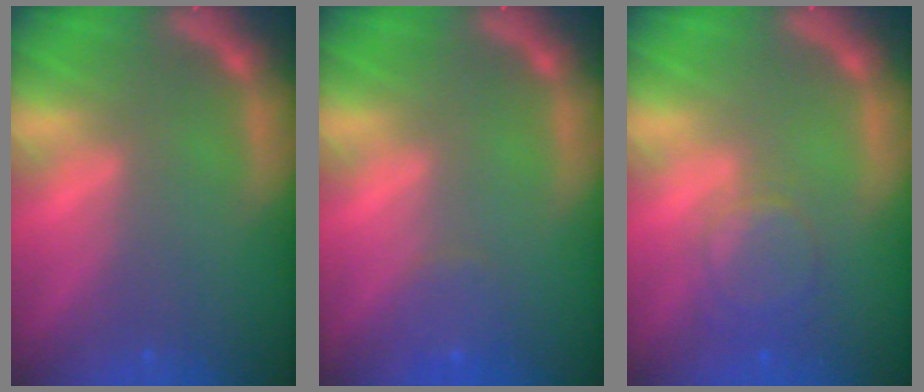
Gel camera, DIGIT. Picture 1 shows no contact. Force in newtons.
{"total": 1.9}
{"total": 4.0}